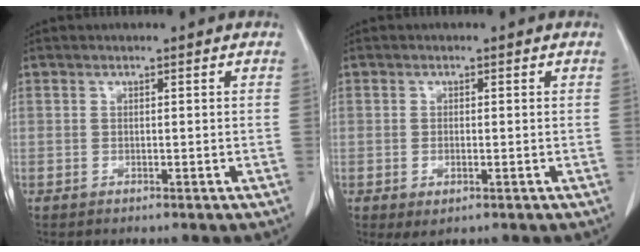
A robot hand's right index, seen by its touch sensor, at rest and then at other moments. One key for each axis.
{"total": 2.7, "fx": -0.9, "fy": 1.1, "fz": 2.3, "tx": -0.039, "ty": -0.005, "tz": -0.006}